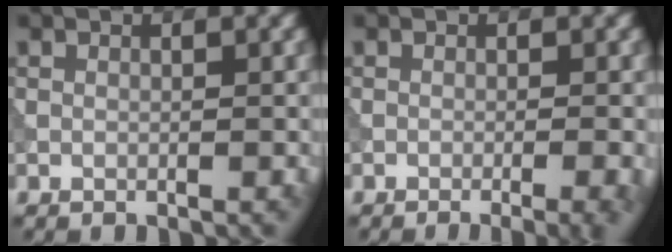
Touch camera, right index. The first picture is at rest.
{"total": 4.6, "force": [-2.2, 1.8, 3.6], "torque": [-0.023, 0.009, -0.021]}